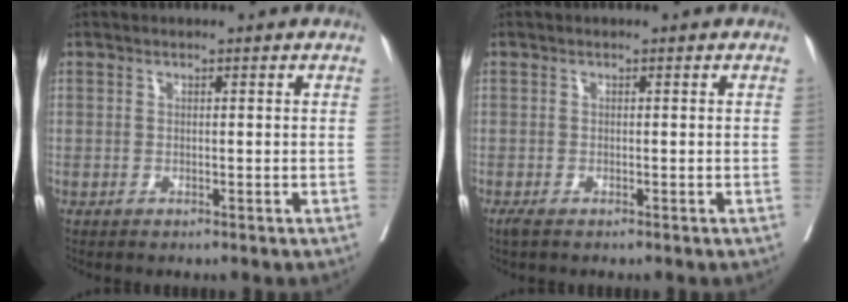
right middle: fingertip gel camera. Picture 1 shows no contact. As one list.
[{"total": 1.1, "force": [-0.8, 0.1, 0.7], "torque": [-0.016, -0.007, -0.017]}]